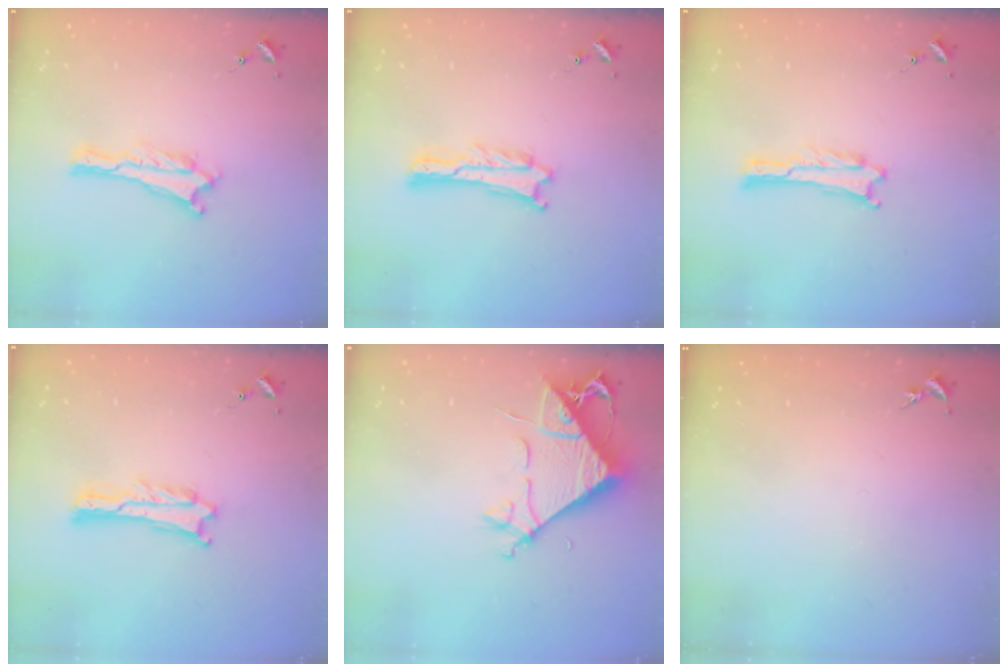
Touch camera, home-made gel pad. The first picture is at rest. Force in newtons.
{"total": 1.0, "press": 1.0, "slide": 0.2}
{"total": 0.0}
{"total": 1.0, "press": 1.0, "slide": 0.2}
{"total": 7.7, "press": 7.6, "slide": 1.2}
{"total": 0.0}